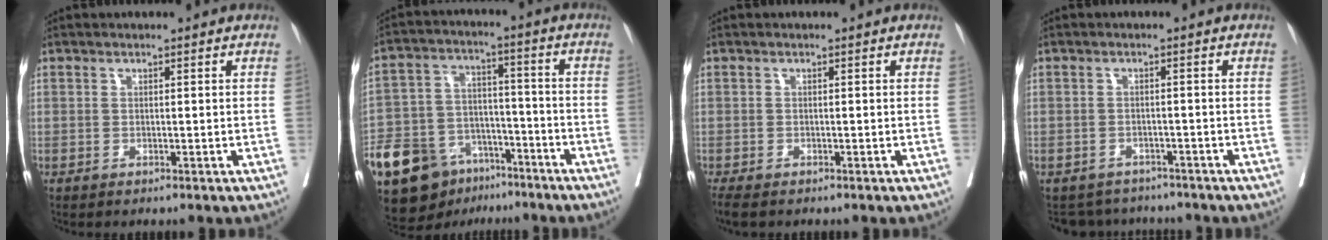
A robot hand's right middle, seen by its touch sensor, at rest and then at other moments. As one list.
[{"total": 21.9, "force": [-14.4, 12.4, 10.9], "torque": [-0.282, 0.010, -0.249]}, {"total": 3.2, "force": [-2.5, 1.0, 1.6], "torque": [-0.029, -0.011, -0.040]}, {"total": 5.4, "force": [-5.1, 1.8, -0.3], "torque": [0.009, 0.012, -0.069]}]